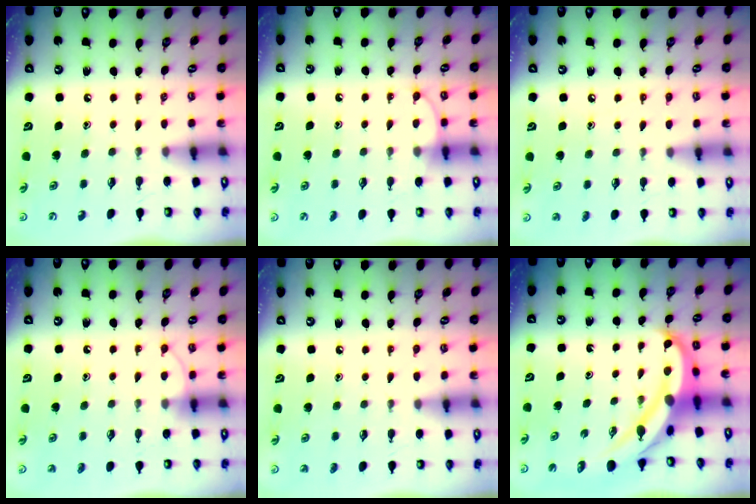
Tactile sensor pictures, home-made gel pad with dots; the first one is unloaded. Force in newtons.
{"total": 6.0, "press": 6.0, "slide": 0.6}
{"total": 4.6, "press": 4.5, "slide": 0.5}
{"total": 5.6, "press": 5.6, "slide": 0.5}
{"total": 2.4, "press": 2.4, "slide": 0.2}
{"total": 7.3, "press": 7.3, "slide": 0.9}